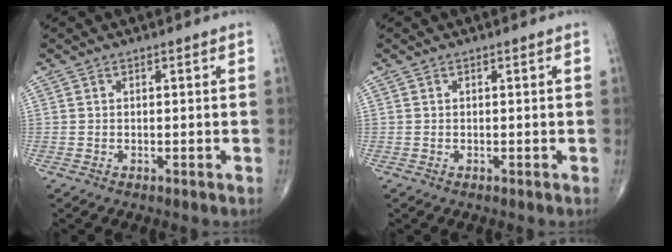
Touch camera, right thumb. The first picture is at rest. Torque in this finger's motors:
{"motor_torque": [0.00, 0.00, 0.00, 0.00, 0.00]}